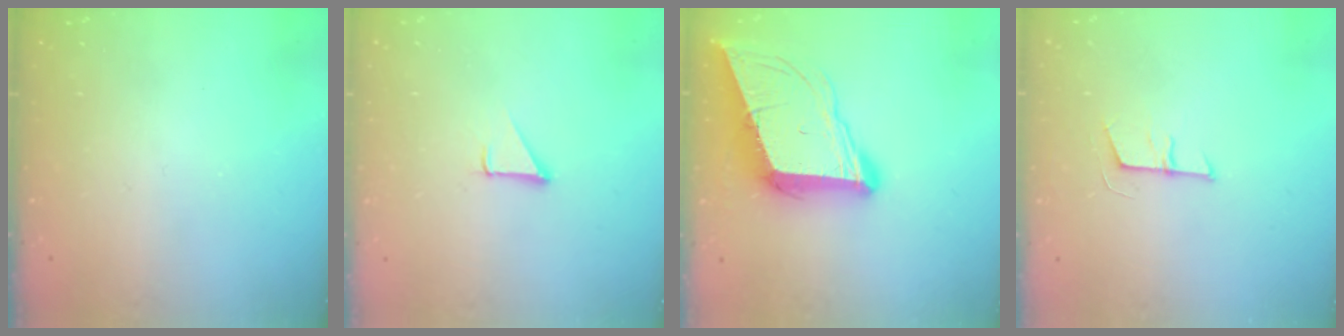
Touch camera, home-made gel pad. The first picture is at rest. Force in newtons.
{"total": 1.9, "press": 1.9, "slide": 0.1}
{"total": 11.1, "press": 10.6, "slide": 3.3}
{"total": 5.7, "press": 5.6, "slide": 1.0}